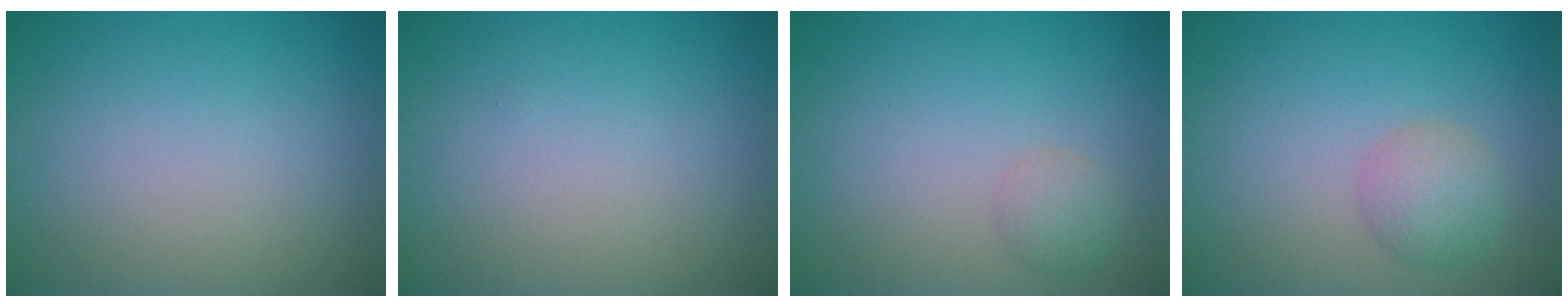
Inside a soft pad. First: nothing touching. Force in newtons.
{"total": 0.0}
{"total": 1.5, "press": 1.5, "slide": 0.1}
{"total": 2.6, "press": 2.6, "slide": 0.1}